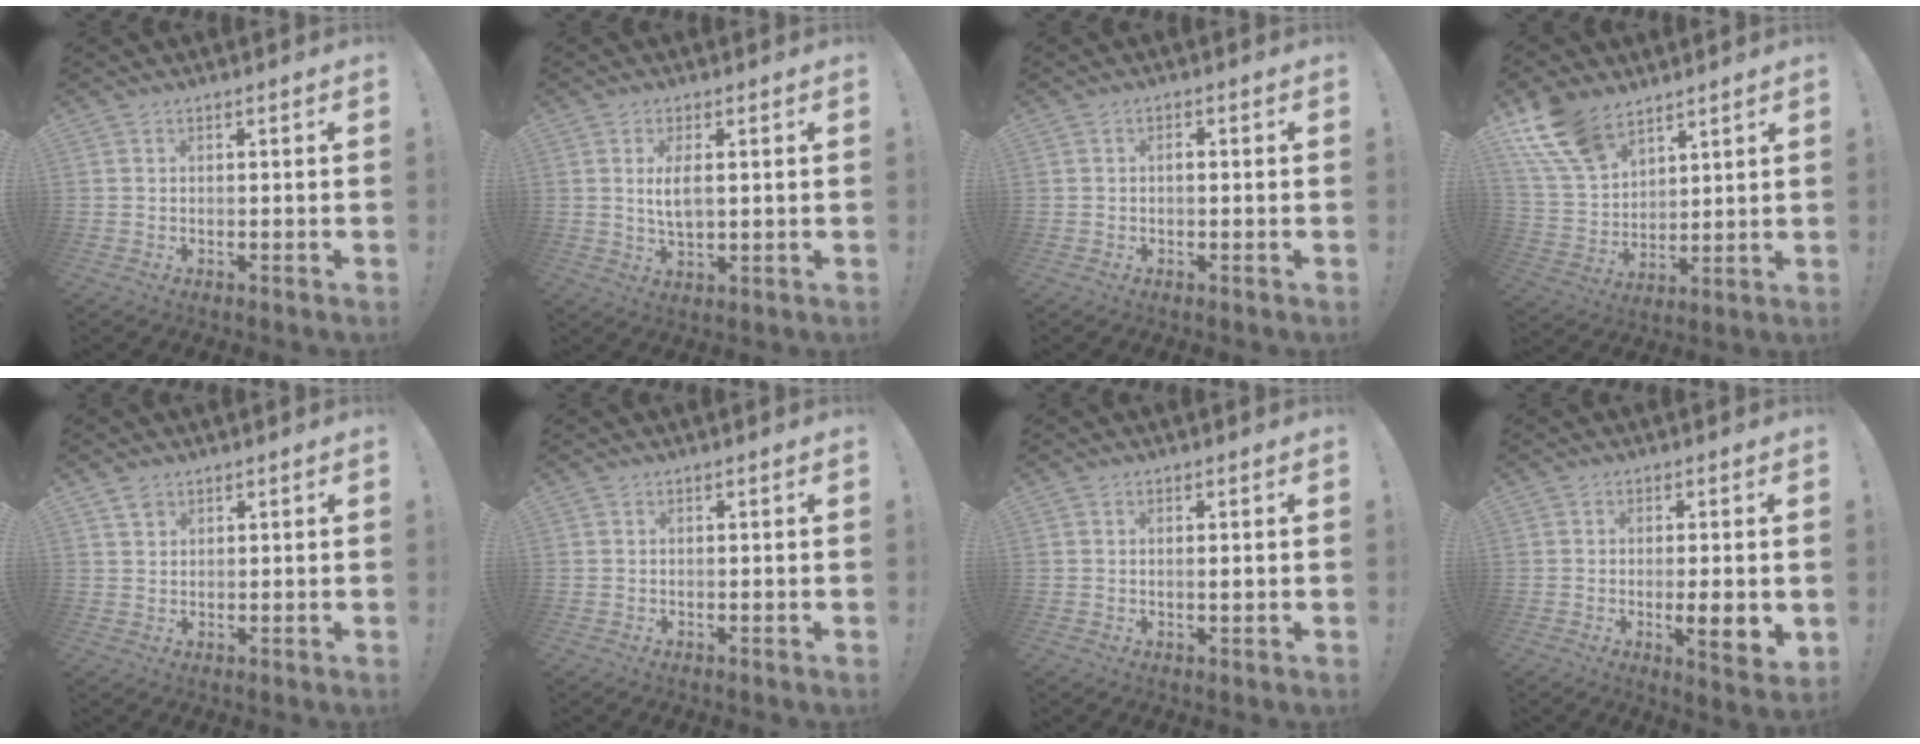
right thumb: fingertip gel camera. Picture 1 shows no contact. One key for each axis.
{"total": 5.2, "fx": 0.9, "fy": 1.9, "fz": 4.7, "tx": -0.087, "ty": -0.013, "tz": 0.009}
{"total": 1.1, "fx": -0.4, "fy": 0.5, "fz": 0.8, "tx": -0.015, "ty": 0.003, "tz": -0.009}
{"total": 15.0, "fx": 10.2, "fy": 8.4, "fz": 7.0, "tx": -0.149, "ty": -0.055, "tz": 0.197}
{"total": 2.0, "fx": 1.6, "fy": 1.2, "fz": 0.6, "tx": -0.001, "ty": -0.010, "tz": 0.028}
{"total": 0.0}
{"total": 1.0, "fx": 0.1, "fy": 0.1, "fz": 1.0, "tx": -0.009, "ty": -0.007, "tz": -0.001}
{"total": 7.3, "fx": -0.8, "fy": 1.1, "fz": 7.2, "tx": -0.095, "ty": -0.010, "tz": -0.011}